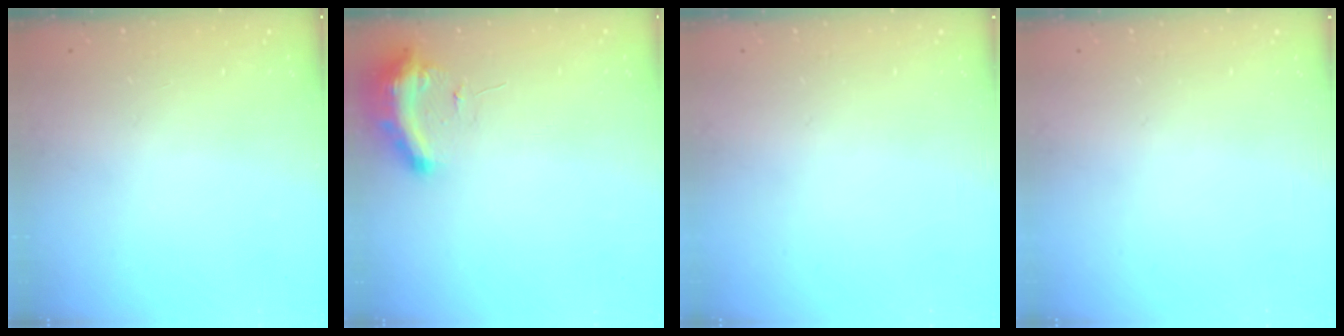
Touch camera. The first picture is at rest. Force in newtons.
{"total": 9.4, "press": 9.3, "slide": 1.3}
{"total": 0.0}
{"total": 0.0}